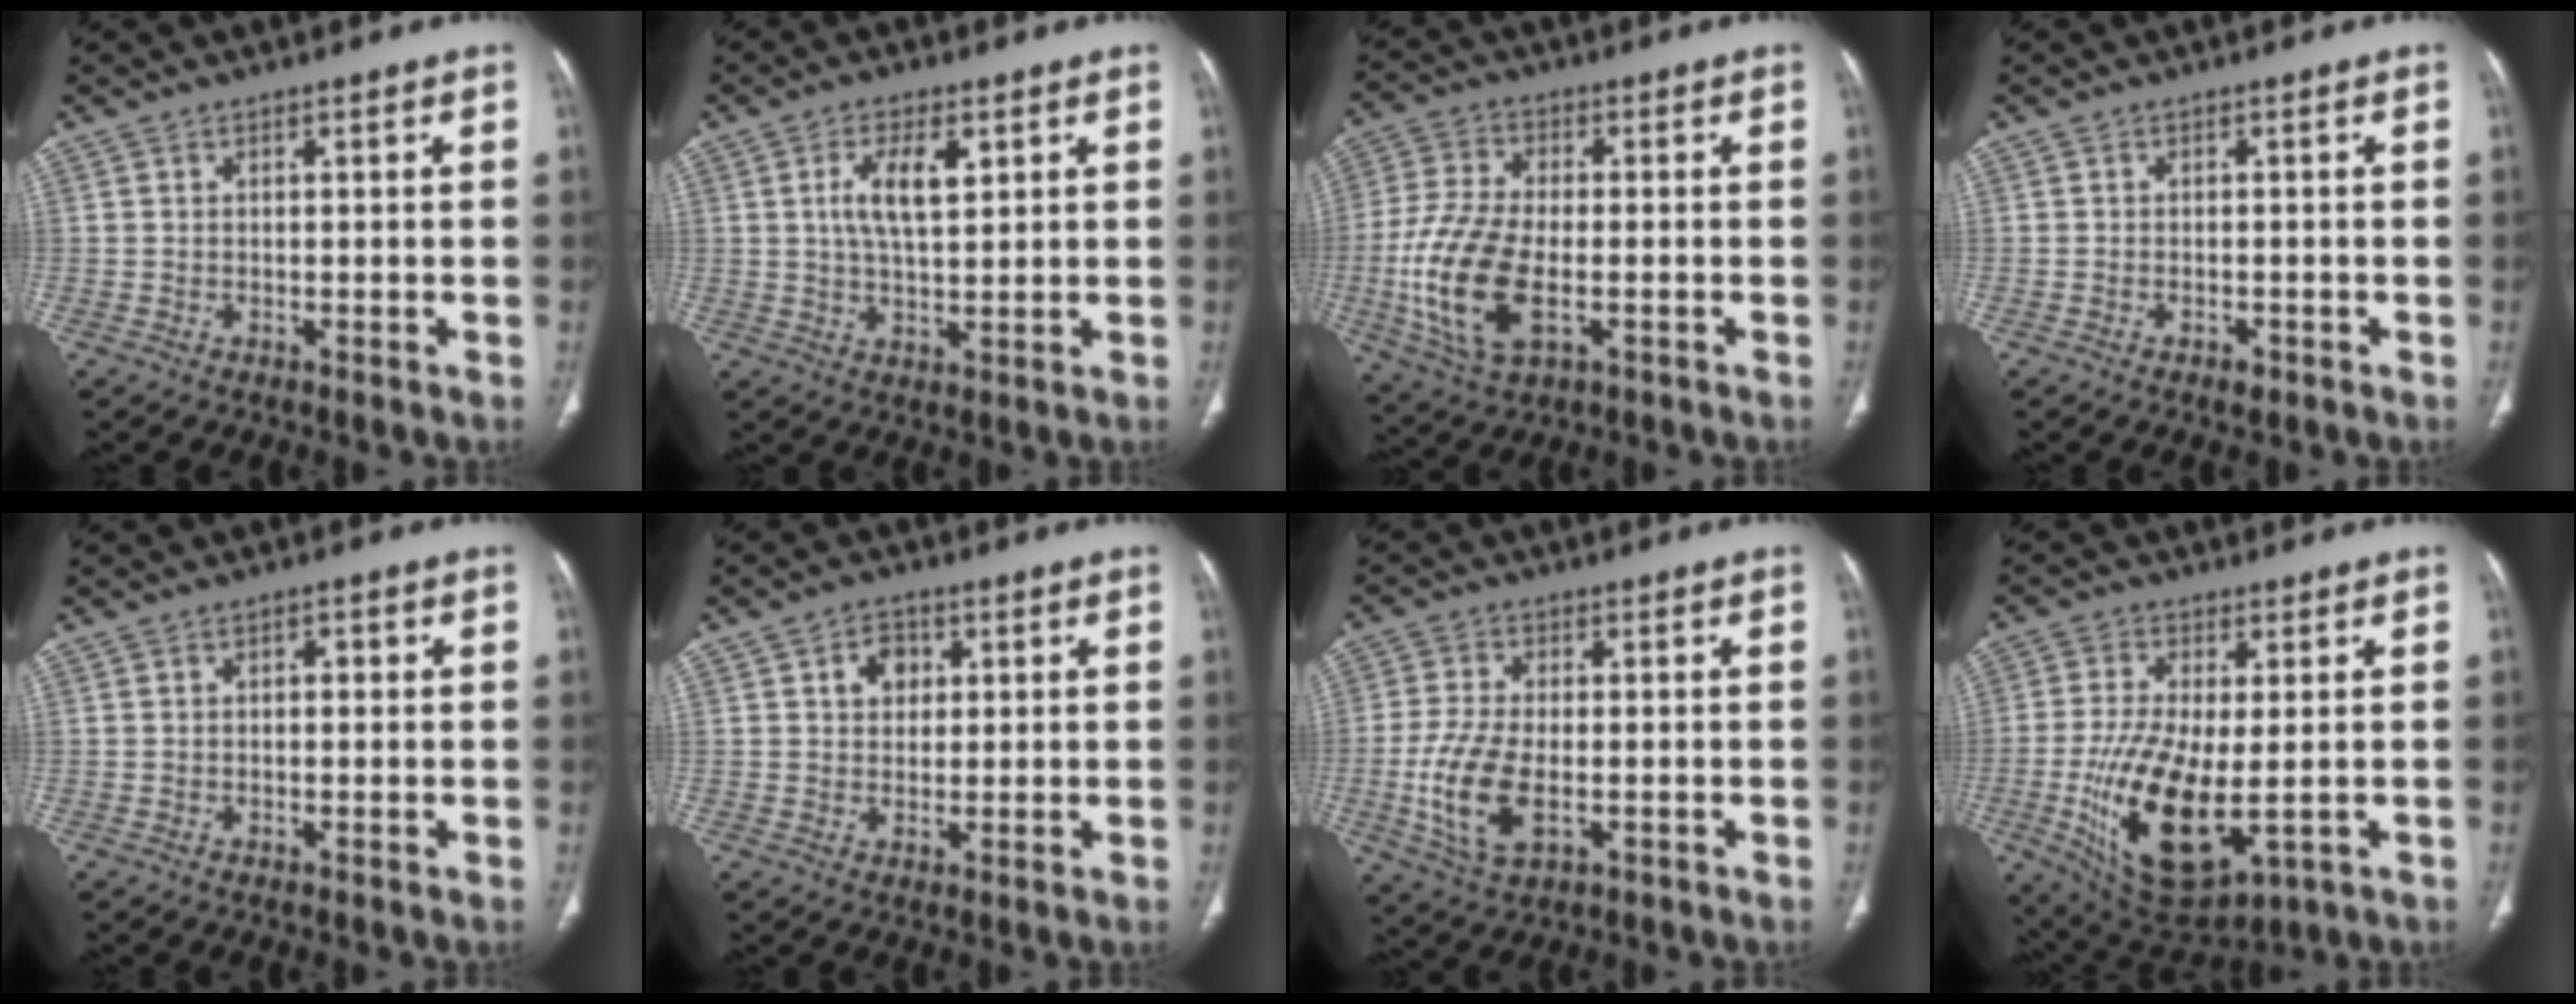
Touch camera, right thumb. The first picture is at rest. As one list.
[{"total": 7.1, "force": [2.2, 3.1, 6.0], "torque": [-0.109, -0.006, 0.043]}, {"total": 15.1, "force": [-3.3, 7.7, 12.6], "torque": [-0.273, 0.003, -0.056]}, {"total": 1.2, "force": [-0.8, 0.6, 0.7], "torque": [-0.009, 0.003, -0.010]}, {"total": 1.5, "force": [0.3, 0.9, 1.2], "torque": [-0.017, 0.005, 0.002]}, {"total": 4.6, "force": [1.4, 3.6, 2.5], "torque": [-0.016, 0.001, 0.020]}, {"total": 10.7, "force": [-2.4, 5.6, 8.9], "torque": [-0.189, -0.003, -0.040]}, {"total": 16.3, "force": [-3.2, 7.0, 14.4], "torque": [-0.272, -0.021, -0.036]}]